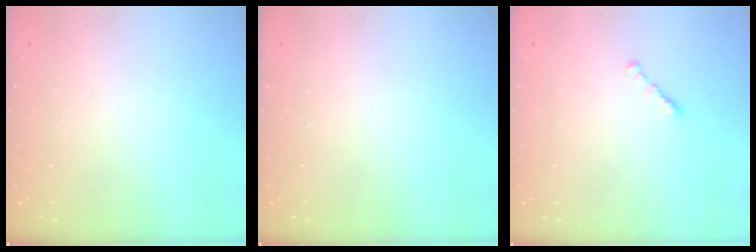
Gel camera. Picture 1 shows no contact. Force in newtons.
{"total": 0.0}
{"total": 1.8, "press": 1.7, "slide": 0.6}